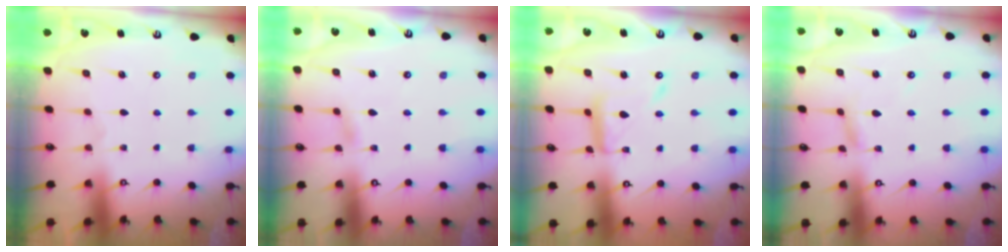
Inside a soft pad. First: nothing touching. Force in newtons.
{"total": 2.2, "press": 2.2, "slide": 0.3}
{"total": 12.1, "press": 12.0, "slide": 1.0}
{"total": 2.5, "press": 2.5, "slide": 0.1}